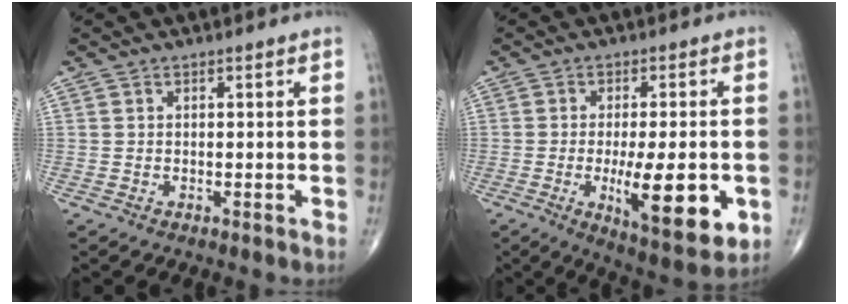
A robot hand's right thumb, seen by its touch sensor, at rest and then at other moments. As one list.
[{"total": 14.4, "force": [-3.4, 4.5, 13.2], "torque": [-0.189, -0.019, -0.042]}]